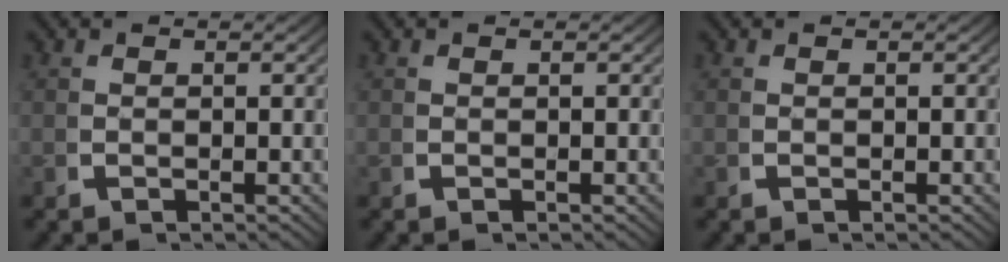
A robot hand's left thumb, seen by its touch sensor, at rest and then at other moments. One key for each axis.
{"total": 0.0}
{"total": 0.0}